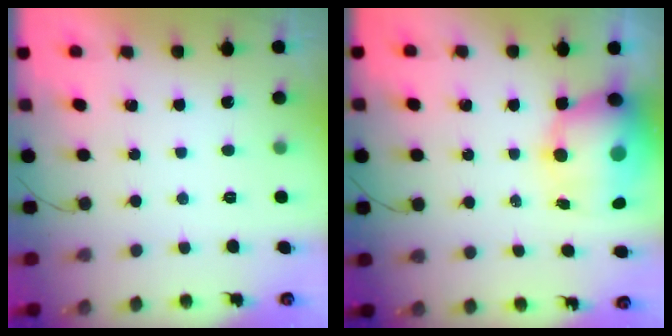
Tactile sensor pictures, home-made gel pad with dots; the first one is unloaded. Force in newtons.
{"total": 12.9, "press": 12.3, "slide": 3.7}